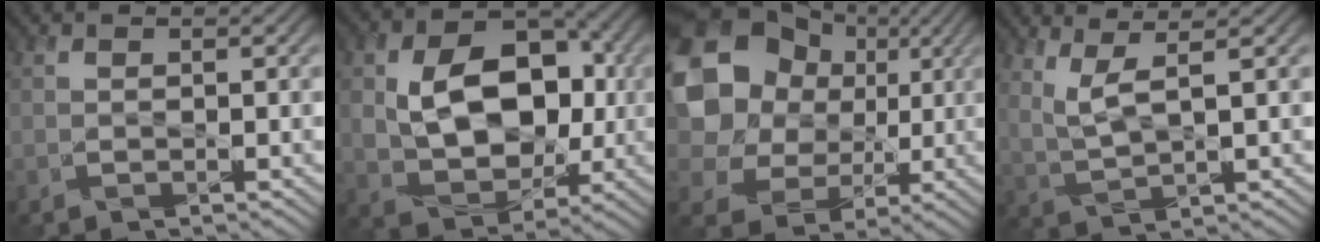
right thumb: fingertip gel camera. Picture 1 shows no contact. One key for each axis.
{"total": 12.0, "fx": 0.2, "fy": 8.4, "fz": 8.6, "tx": -0.154, "ty": 0.001, "tz": 0.008}
{"total": 14.3, "fx": 4.3, "fy": 11.7, "fz": 7.0, "tx": -0.186, "ty": 0.025, "tz": 0.071}
{"total": 4.2, "fx": 2.4, "fy": 0.9, "fz": 3.3, "tx": -0.086, "ty": 0.001, "tz": 0.058}